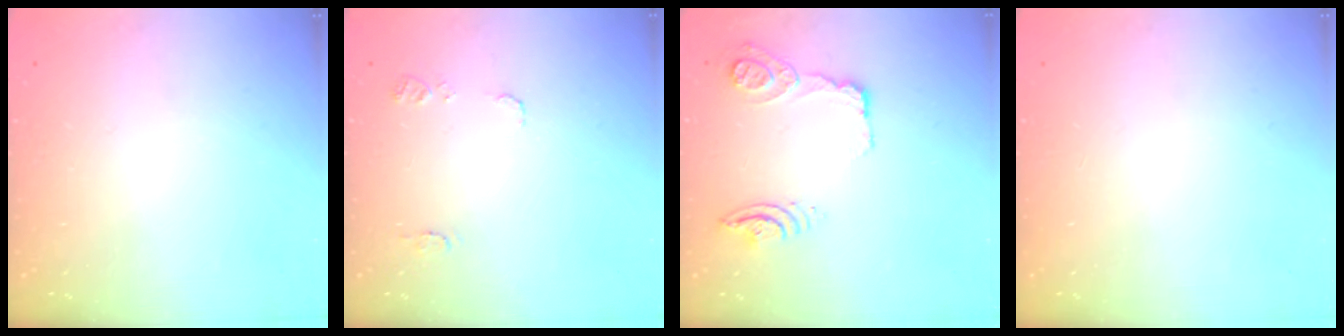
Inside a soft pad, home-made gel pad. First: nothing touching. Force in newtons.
{"total": 7.1, "press": 7.0, "slide": 0.7}
{"total": 21.3, "press": 16.2, "slide": 13.8}
{"total": 0.0}